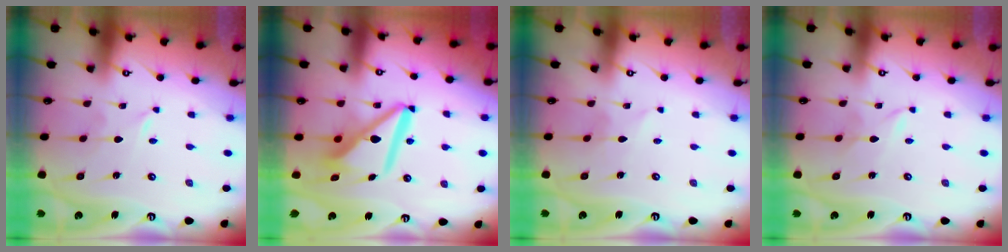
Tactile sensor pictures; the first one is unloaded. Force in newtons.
{"total": 12.9, "press": 12.8, "slide": 1.5}
{"total": 1.7, "press": 1.7, "slide": 0.2}
{"total": 1.6, "press": 1.6, "slide": 0.2}